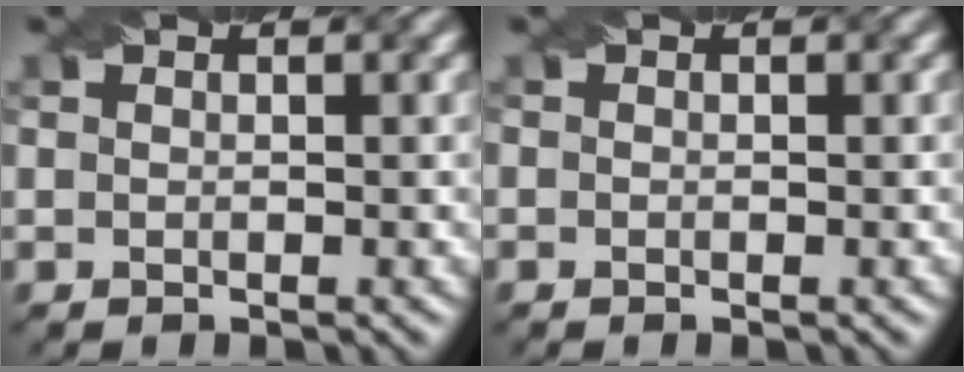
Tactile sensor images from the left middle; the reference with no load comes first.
{"total": 0.0}